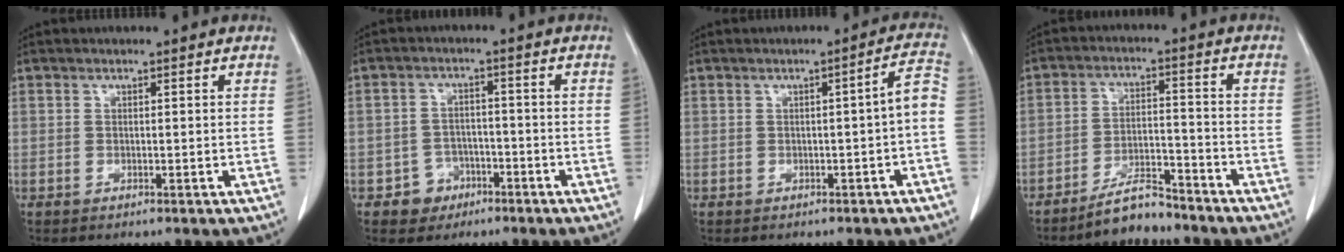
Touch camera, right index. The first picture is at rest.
{"total": 4.4, "force": [-2.3, 3.7, 0.3], "torque": [0.002, 0.015, -0.033]}
{"total": 4.1, "force": [-1.3, 0.2, 3.9], "torque": [-0.044, 0.013, -0.017]}
{"total": 6.3, "force": [-5.7, 1.6, 2.2], "torque": [-0.039, -0.002, -0.102]}